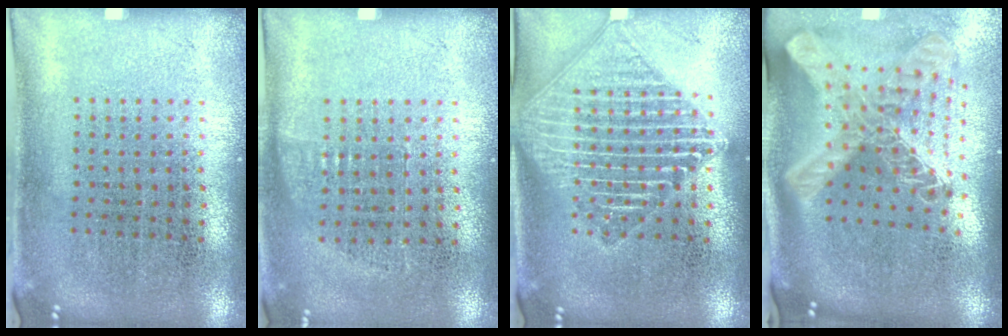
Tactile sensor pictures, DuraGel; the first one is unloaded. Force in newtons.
{"total": 0.6, "press": 0.6, "slide": 0.3}
{"total": 3.0, "press": 3.0, "slide": 0.4}
{"total": 2.9, "press": 2.1, "slide": 2.0}